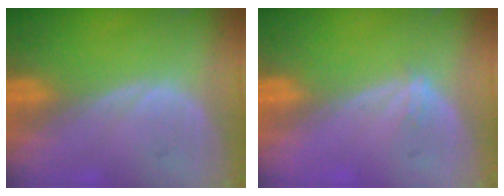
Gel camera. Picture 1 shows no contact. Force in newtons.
{"total": 1.2, "press": 0.8, "slide": 0.8}